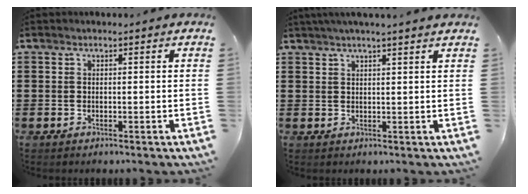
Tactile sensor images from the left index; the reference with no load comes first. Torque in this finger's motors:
{"motor_torque": [2.14, 0.00, 0.75, 0.21]}